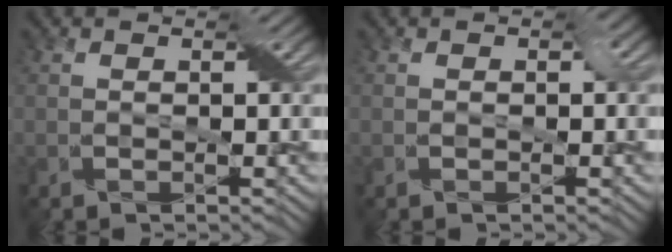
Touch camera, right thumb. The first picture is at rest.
{"total": 0.7, "force": [-0.1, 0.4, 0.5], "torque": [-0.007, -0.001, -0.004]}